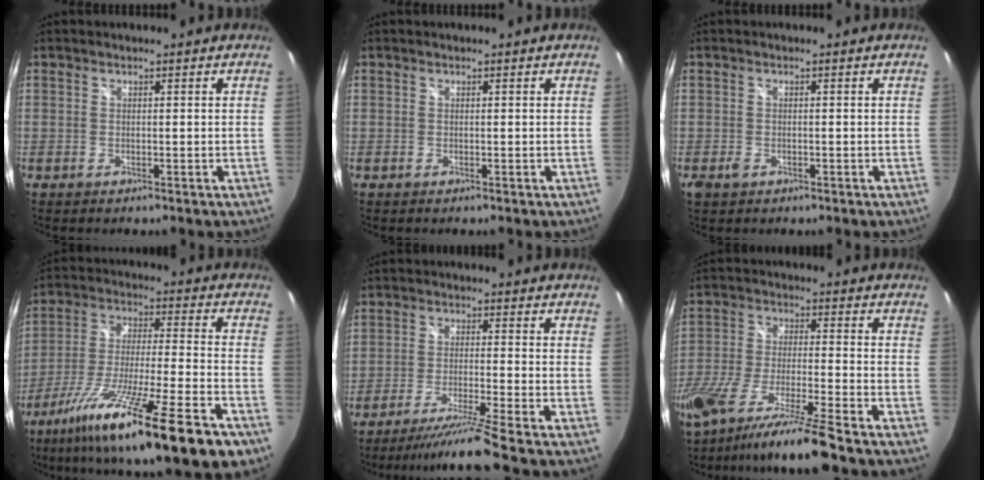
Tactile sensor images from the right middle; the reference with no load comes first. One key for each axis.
{"total": 0.0}
{"total": 2.0, "fx": -1.2, "fy": 1.3, "fz": 1.0, "tx": -0.021, "ty": -0.005, "tz": -0.022}
{"total": 23.7, "fx": -15.5, "fy": 1.8, "fz": 17.9, "tx": -0.321, "ty": -0.068, "tz": -0.259}
{"total": 9.8, "fx": -8.3, "fy": -3.2, "fz": 4.1, "tx": -0.093, "ty": -0.016, "tz": -0.141}
{"total": 15.1, "fx": -12.3, "fy": -1.4, "fz": 8.7, "tx": -0.170, "ty": -0.046, "tz": -0.215}